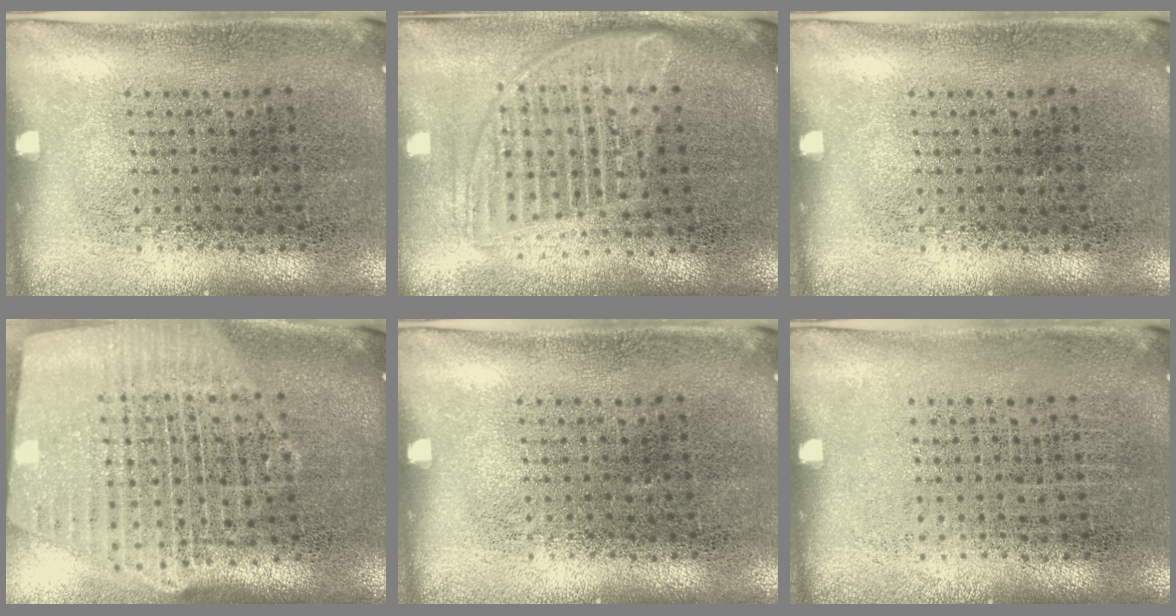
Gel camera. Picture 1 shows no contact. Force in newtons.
{"total": 1.7, "press": 1.4, "slide": 0.9}
{"total": 0.0}
{"total": 2.6, "press": 2.2, "slide": 1.4}
{"total": 0.0}
{"total": 0.0}